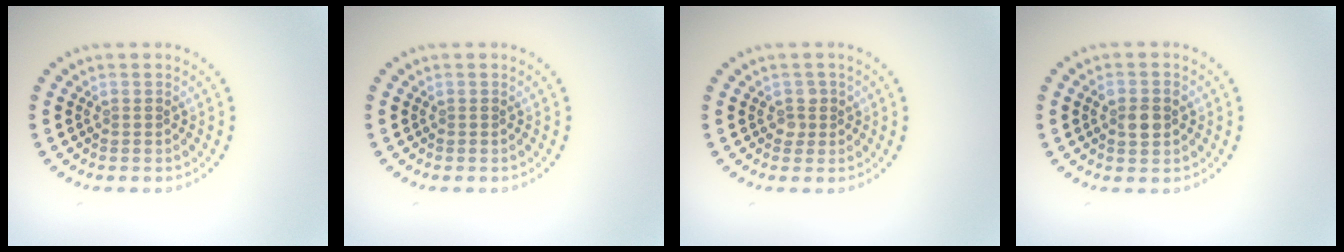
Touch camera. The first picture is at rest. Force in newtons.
{"total": 0.0}
{"total": 1.2, "press": 1.1, "slide": 0.5}
{"total": 2.5, "press": 2.5, "slide": 0.2}